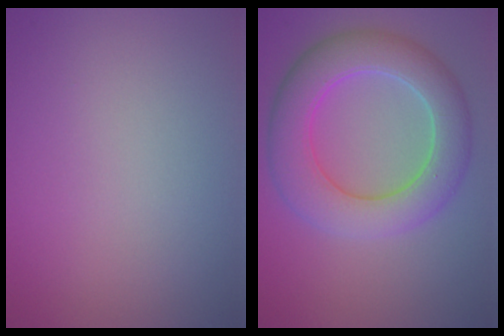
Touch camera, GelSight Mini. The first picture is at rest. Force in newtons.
{"total": 6.9, "press": 6.9, "slide": 0.2}